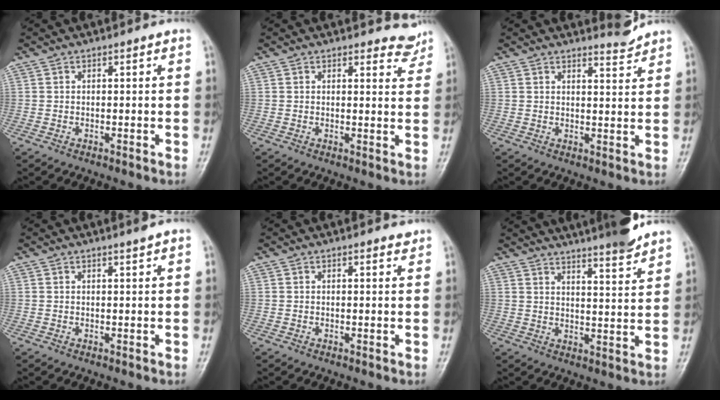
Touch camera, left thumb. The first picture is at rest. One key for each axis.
{"total": 3.3, "fx": 3.1, "fy": 1.1, "fz": 0.1, "tx": 0.022, "ty": -0.028, "tz": 0.024}
{"total": 2.8, "fx": 2.8, "fy": 0.0, "fz": 0.2, "tx": 0.003, "ty": -0.034, "tz": 0.044}
{"total": 1.2, "fx": 0.9, "fy": -0.1, "fz": 0.7, "tx": -0.009, "ty": -0.005, "tz": 0.014}
{"total": 0.9, "fx": 0.7, "fy": 0.3, "fz": 0.3, "tx": -0.003, "ty": -0.005, "tz": 0.010}
{"total": 13.6, "fx": 11.8, "fy": 1.6, "fz": 6.7, "tx": -0.083, "ty": -0.056, "tz": 0.161}